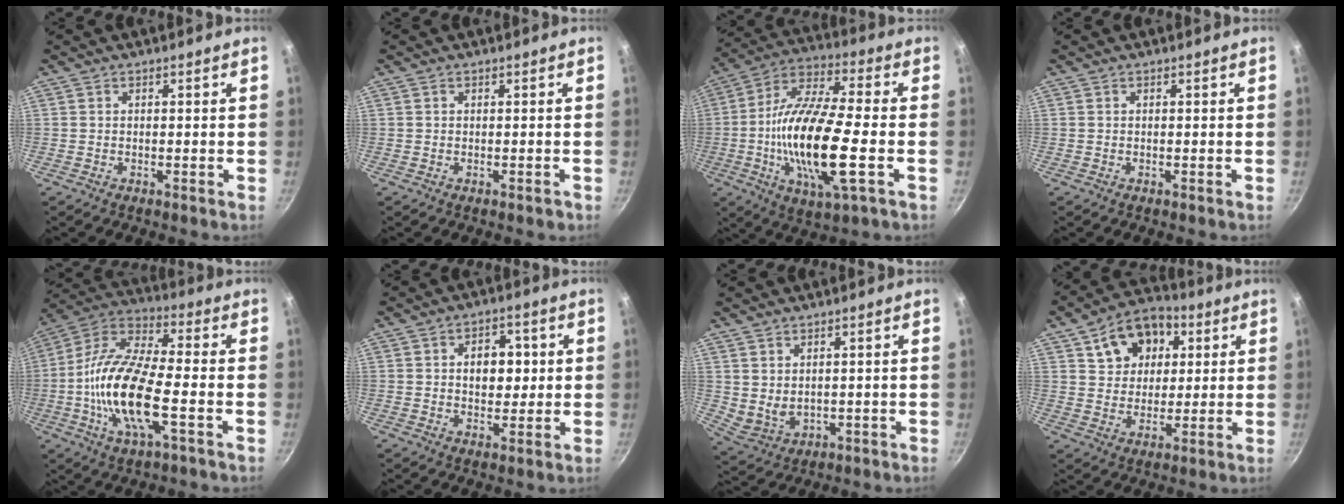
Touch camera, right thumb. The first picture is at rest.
{"total": 0.8, "force": [-0.2, 0.6, 0.6], "torque": [-0.003, 0.004, -0.002]}
{"total": 20.6, "force": [-3.9, 6.0, 19.3], "torque": [-0.374, 0.017, -0.085]}
{"total": 0.0}
{"total": 18.3, "force": [-4.1, 6.4, 16.6], "torque": [-0.324, 0.029, -0.098]}
{"total": 7.4, "force": [1.1, 5.2, 5.1], "torque": [-0.040, 0.001, 0.013]}
{"total": 4.8, "force": [1.4, 3.2, 3.3], "torque": [-0.056, -0.021, 0.044]}
{"total": 12.7, "force": [4.9, 9.5, 7.0], "torque": [-0.082, 0.003, 0.075]}